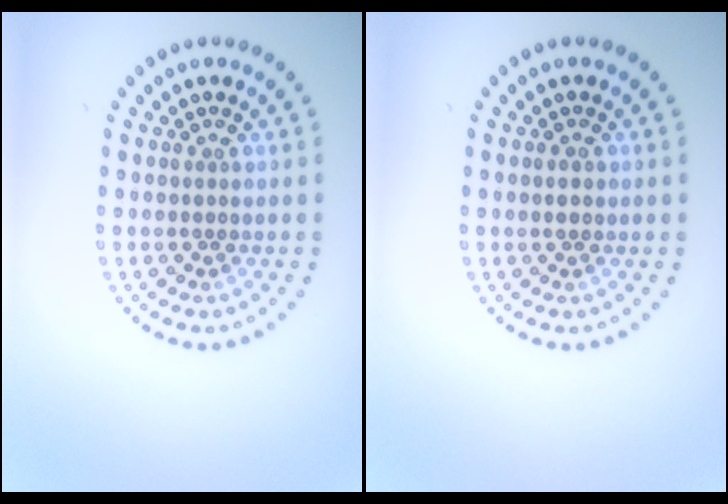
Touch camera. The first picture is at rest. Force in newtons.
{"total": 1.0, "press": 1.0, "slide": 0.1}